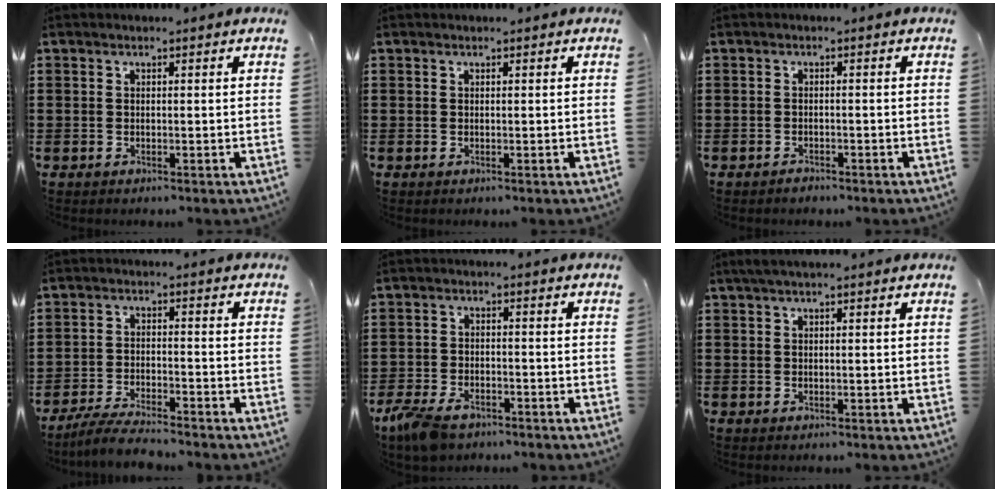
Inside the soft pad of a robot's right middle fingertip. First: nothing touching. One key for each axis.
{"total": 0.0}
{"total": 0.9, "fx": -0.8, "fy": 0.1, "fz": 0.2, "tx": -0.007, "ty": -0.004, "tz": -0.016}
{"total": 4.7, "fx": -4.3, "fy": 0.1, "fz": 1.8, "tx": -0.044, "ty": -0.009, "tz": -0.086}
{"total": 4.2, "fx": -3.3, "fy": 1.6, "fz": 2.1, "tx": -0.063, "ty": -0.003, "tz": -0.072}
{"total": 1.2, "fx": 0.6, "fy": 0.1, "fz": 1.0, "tx": -0.020, "ty": 0.003, "tz": 0.010}